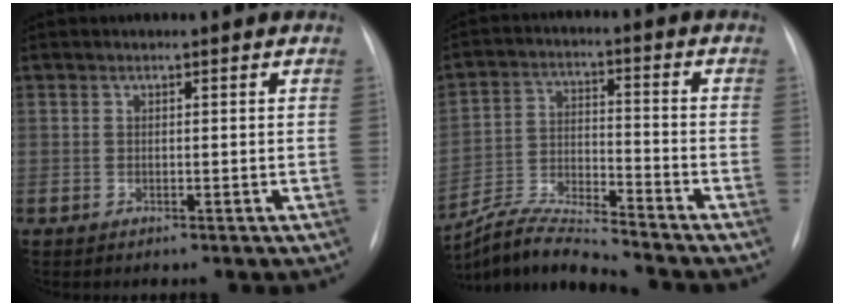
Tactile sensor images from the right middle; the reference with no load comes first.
{"total": 9.9, "force": [-9.5, -1.2, 2.6], "torque": [-0.059, -0.005, -0.179]}